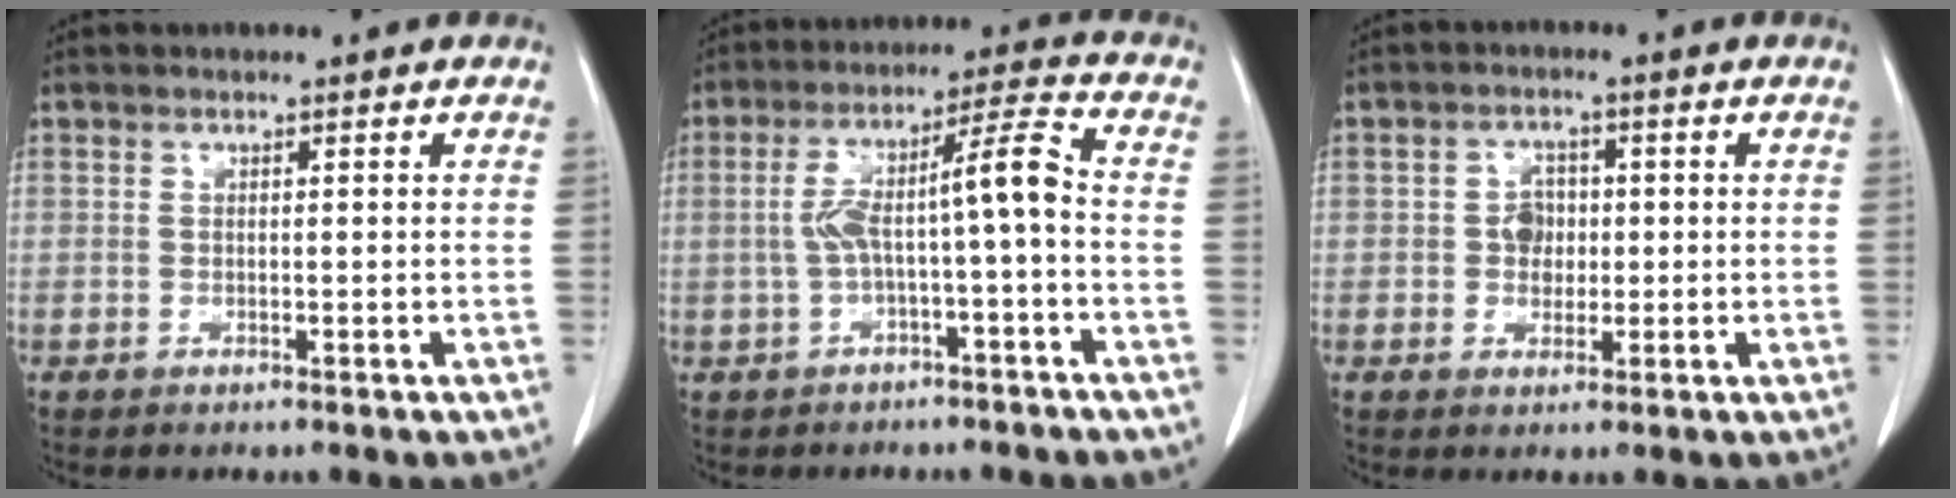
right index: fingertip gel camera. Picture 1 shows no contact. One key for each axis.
{"total": 8.4, "fx": -1.4, "fy": 0.2, "fz": 8.3, "tx": -0.147, "ty": 0.038, "tz": -0.022}
{"total": 3.4, "fx": -0.3, "fy": 2.8, "fz": 1.9, "tx": -0.027, "ty": 0.007, "tz": -0.005}